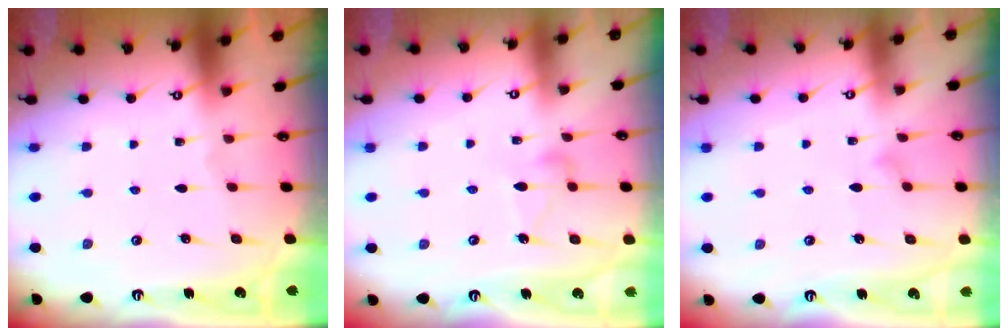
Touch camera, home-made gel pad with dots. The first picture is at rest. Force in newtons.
{"total": 7.2, "press": 7.2, "slide": 0.4}
{"total": 5.8, "press": 5.8, "slide": 0.3}